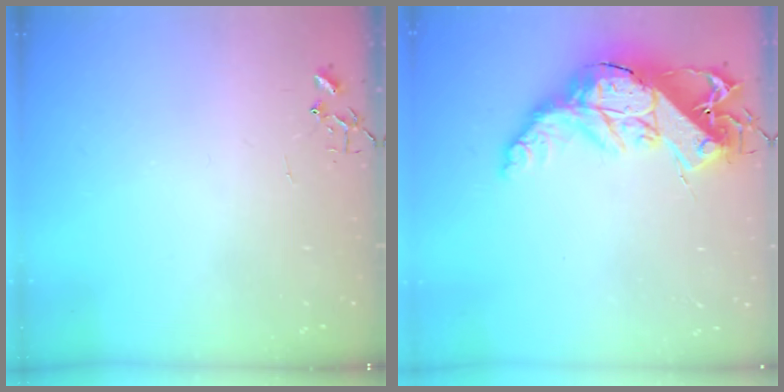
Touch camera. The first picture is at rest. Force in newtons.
{"total": 19.6, "press": 19.6, "slide": 1.2}